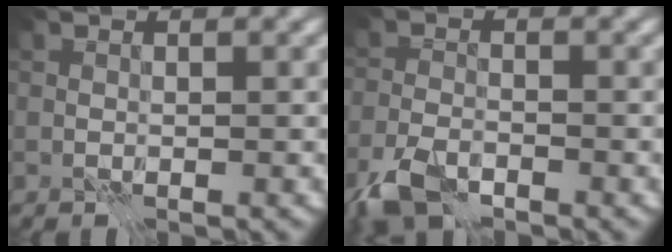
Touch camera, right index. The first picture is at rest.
{"total": 4.6, "force": [-3.4, 1.7, 2.5], "torque": [-0.054, -0.008, -0.078]}